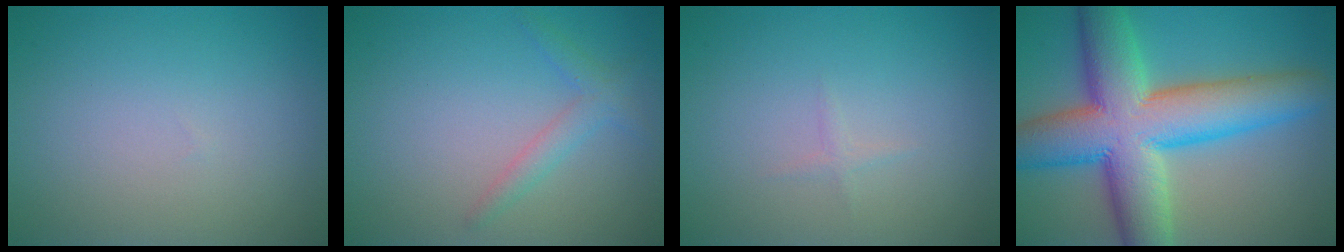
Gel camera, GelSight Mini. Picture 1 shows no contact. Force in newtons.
{"total": 1.9, "press": 1.9, "slide": 0.0}
{"total": 0.6, "press": 0.6, "slide": 0.0}
{"total": 13.2, "press": 13.2, "slide": 0.4}